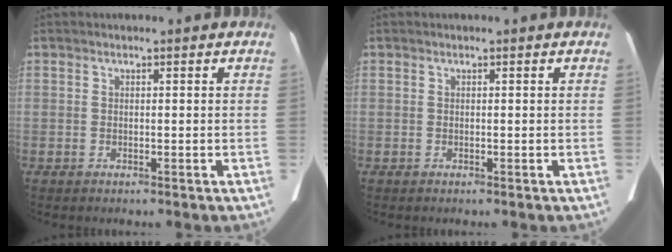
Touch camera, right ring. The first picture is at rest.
{"total": 0.0}